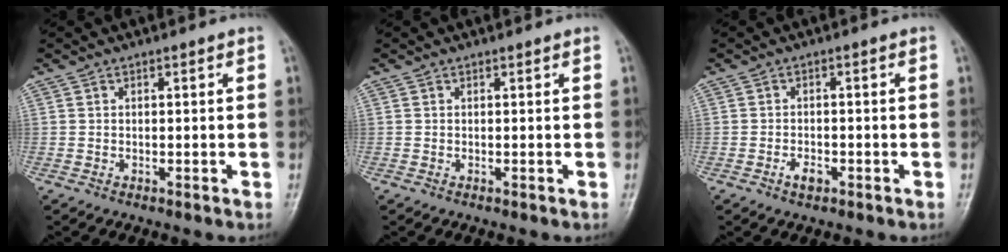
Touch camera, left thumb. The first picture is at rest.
{"total": 0.0}
{"total": 2.5, "force": [-1.6, 1.2, 1.5], "torque": [-0.026, 0.013, -0.028]}